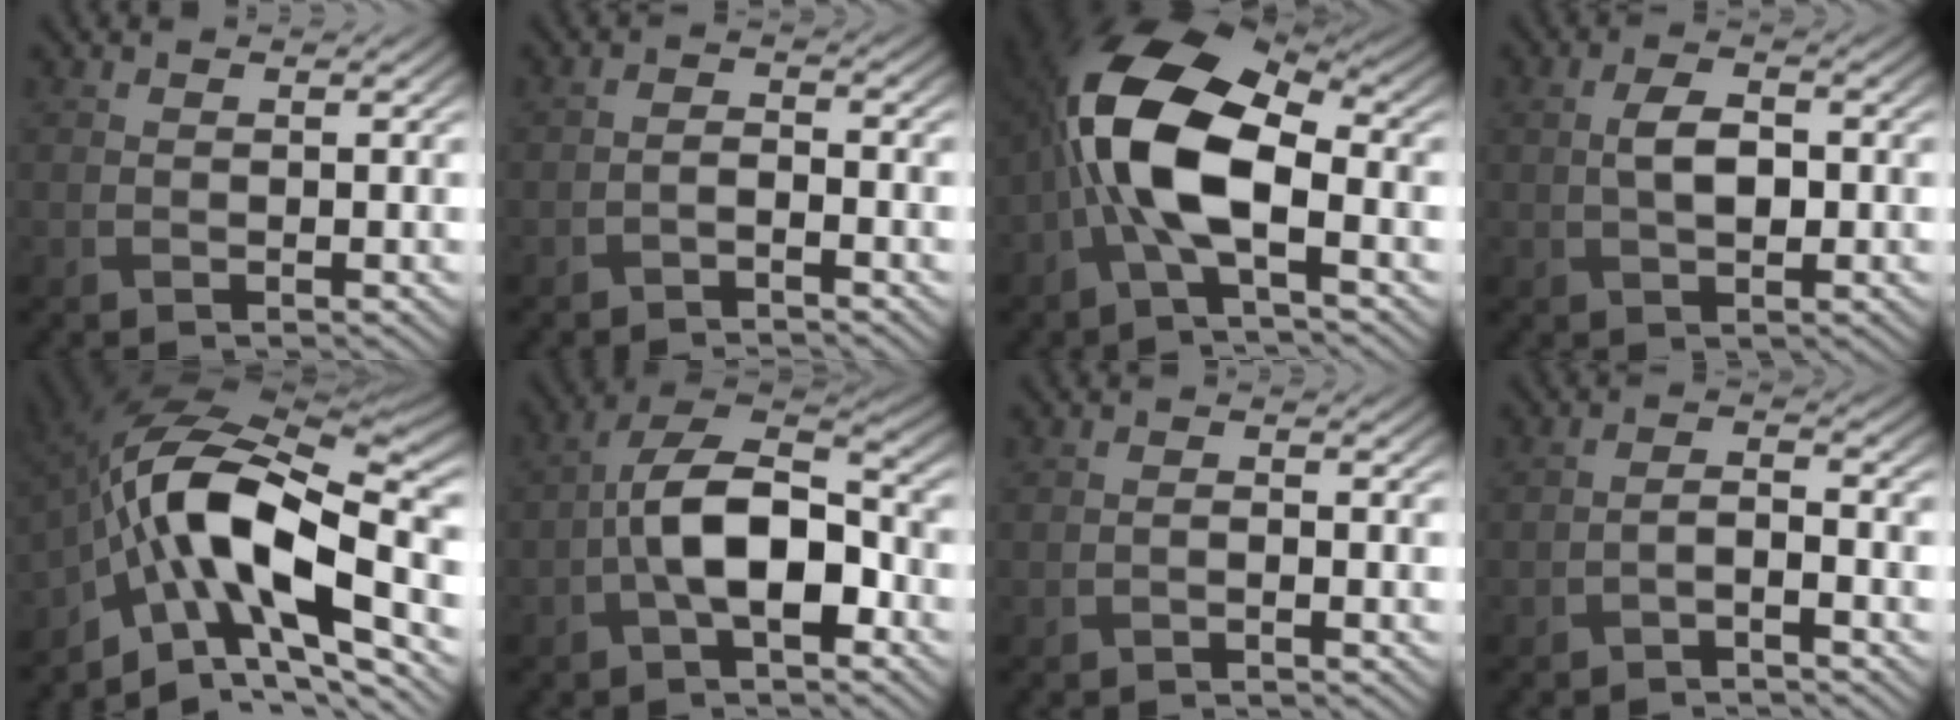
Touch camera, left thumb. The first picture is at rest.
{"total": 1.7, "force": [-1.4, 0.4, 0.9], "torque": [-0.020, 0.004, -0.032]}
{"total": 13.0, "force": [-1.7, 6.2, 11.3], "torque": [-0.239, 0.012, -0.048]}
{"total": 4.1, "force": [0.0, 2.2, 3.5], "torque": [-0.079, 0.004, 0.000]}
{"total": 16.0, "force": [-4.9, 7.6, 13.2], "torque": [-0.236, 0.000, -0.099]}
{"total": 10.4, "force": [-2.9, 5.0, 8.6], "torque": [-0.152, 0.021, -0.060]}
{"total": 0.8, "force": [-0.6, 0.1, 0.5], "torque": [-0.008, 0.002, -0.011]}
{"total": 2.3, "force": [-1.8, 0.3, 1.4], "torque": [-0.029, 0.006, -0.039]}